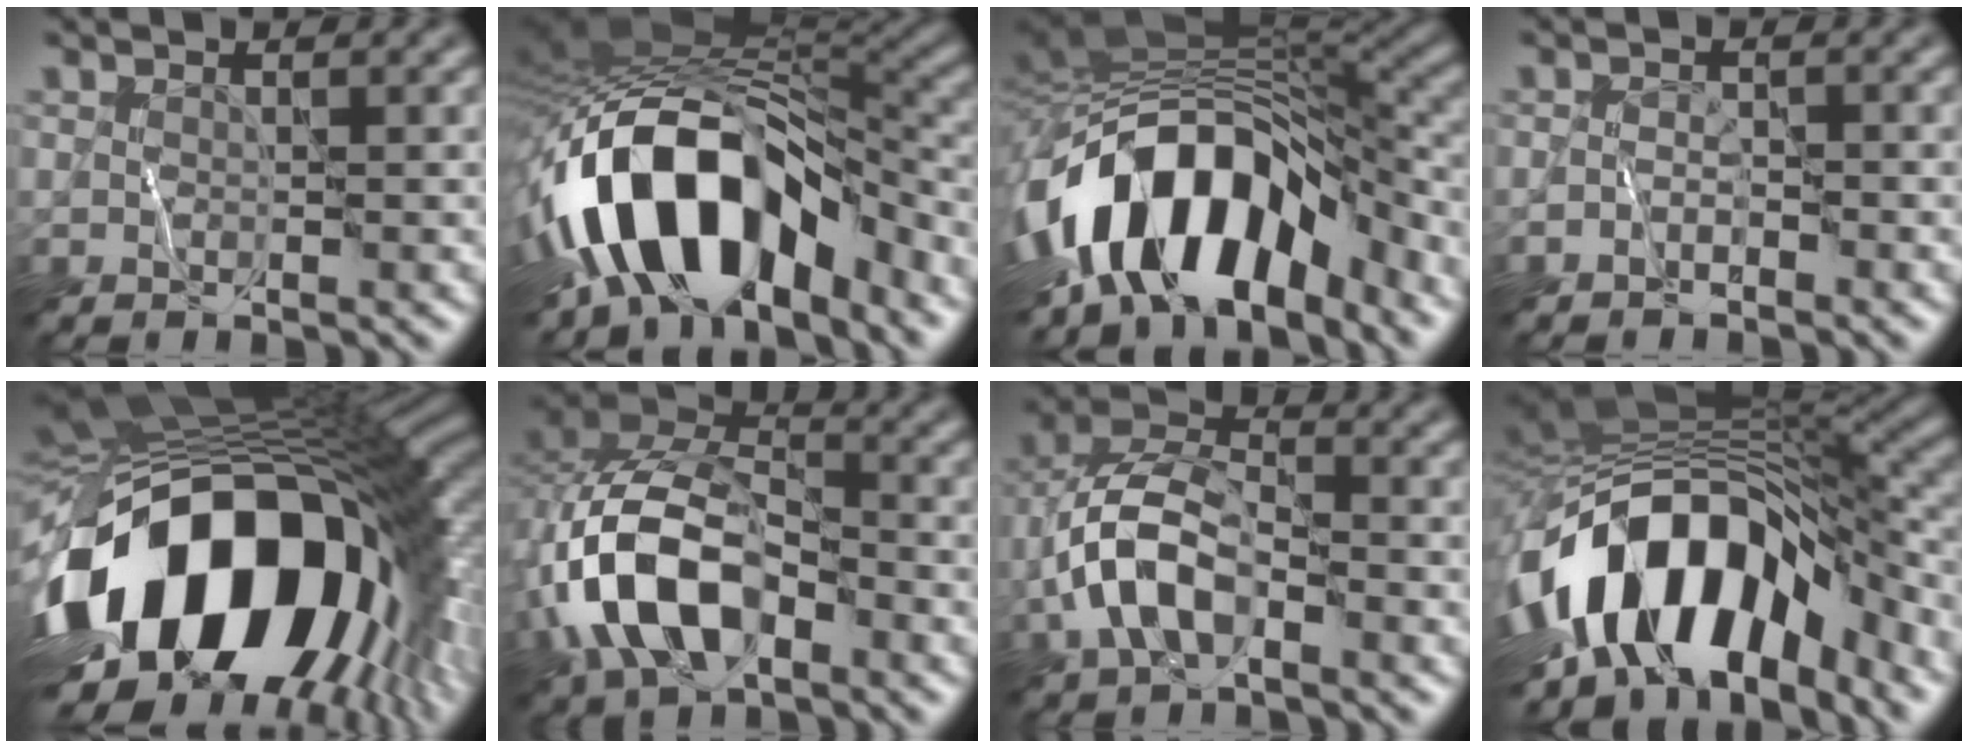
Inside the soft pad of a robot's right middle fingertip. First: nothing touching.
{"total": 14.8, "force": [-6.0, 7.8, 11.0], "torque": [-0.182, 0.007, -0.102]}
{"total": 13.9, "force": [-6.1, 7.7, 9.8], "torque": [-0.158, 0.009, -0.110]}
{"total": 1.0, "force": [-0.9, 0.3, 0.3], "torque": [-0.005, 0.007, -0.021]}
{"total": 20.1, "force": [-3.6, 12.0, 15.7], "torque": [-0.306, -0.023, -0.061]}
{"total": 10.2, "force": [-3.4, 6.0, 7.5], "torque": [-0.158, 0.006, -0.070]}
{"total": 6.6, "force": [-2.4, 3.5, 5.1], "torque": [-0.107, 0.012, -0.050]}
{"total": 15.0, "force": [-5.7, 8.4, 11.1], "torque": [-0.185, 0.007, -0.102]}